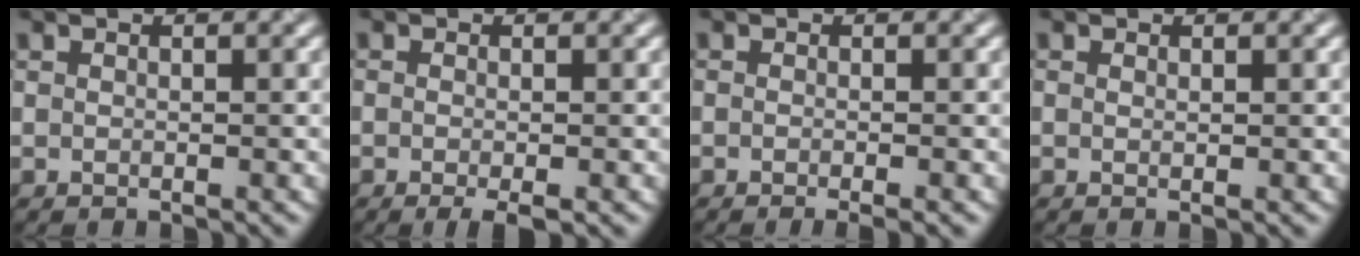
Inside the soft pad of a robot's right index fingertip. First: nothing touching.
{"total": 1.6, "force": [-1.0, 0.0, 1.3], "torque": [-0.018, 0.000, -0.008]}
{"total": 1.9, "force": [-0.9, 0.5, 1.7], "torque": [-0.012, 0.001, -0.015]}
{"total": 0.0}